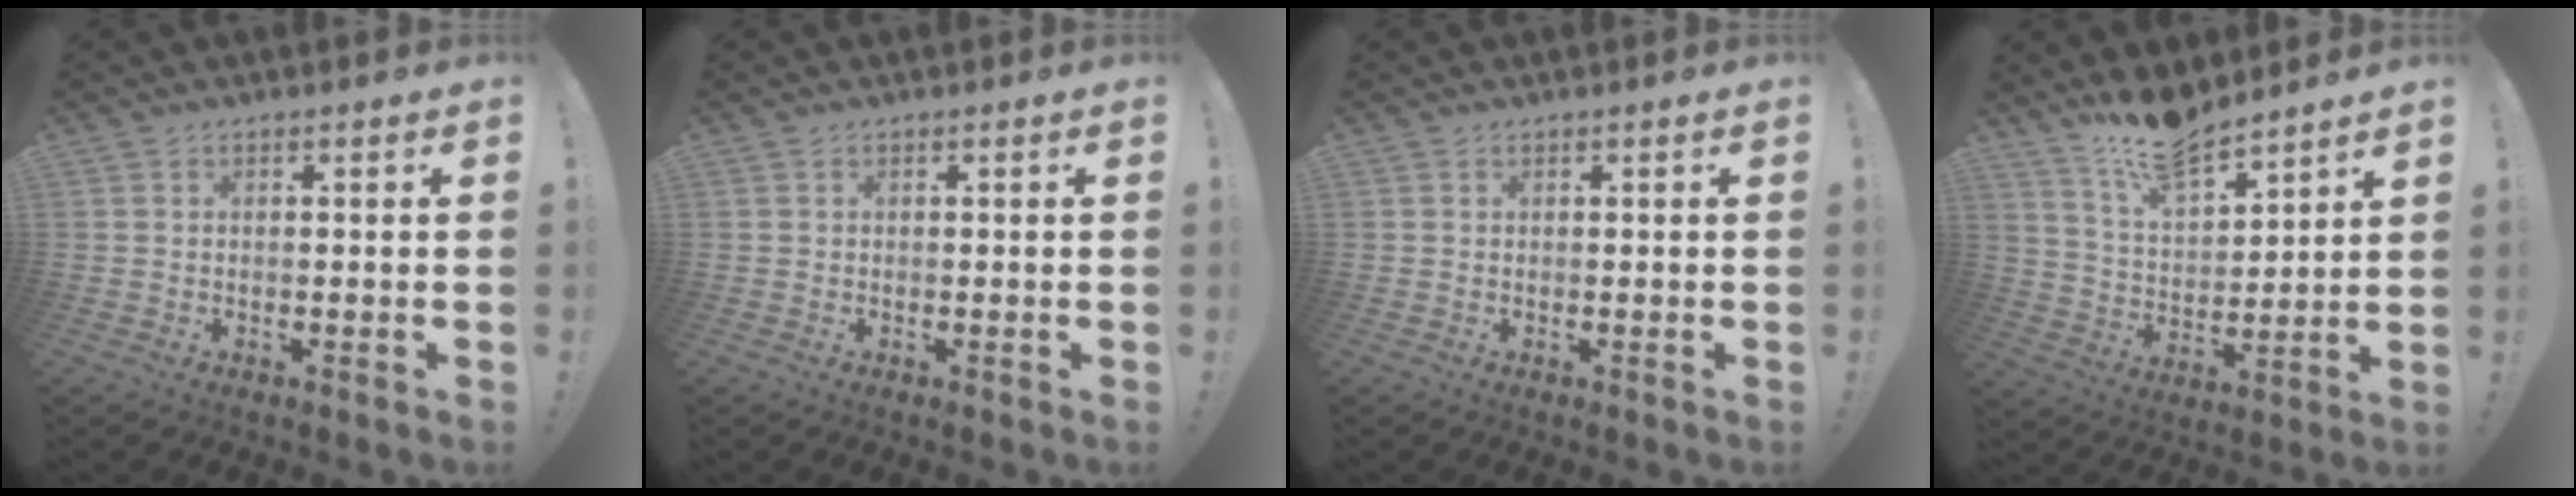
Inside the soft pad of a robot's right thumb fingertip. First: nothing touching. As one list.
[{"total": 0.0}, {"total": 0.0}, {"total": 12.9, "force": [11.3, 3.5, 5.1], "torque": [-0.106, -0.081, 0.207]}]